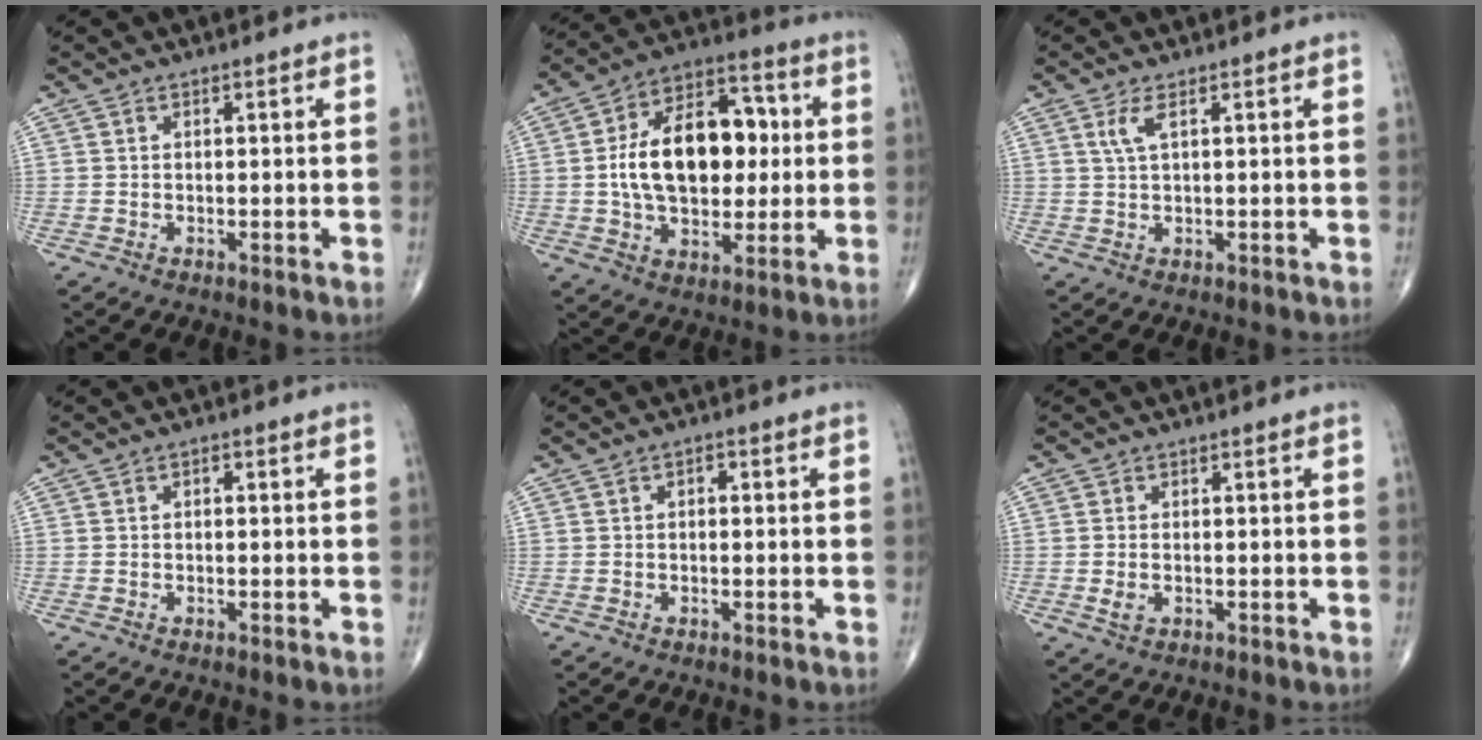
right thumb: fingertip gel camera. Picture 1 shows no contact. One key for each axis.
{"total": 19.8, "fx": 1.3, "fy": 12.1, "fz": 15.6, "tx": -0.226, "ty": 0.025, "tz": 0.022}
{"total": 2.5, "fx": 1.0, "fy": 0.5, "fz": 2.2, "tx": -0.060, "ty": 0.003, "tz": 0.027}
{"total": 0.7, "fx": 0.0, "fy": 0.4, "fz": 0.6, "tx": -0.007, "ty": 0.002, "tz": -0.003}
{"total": 1.3, "fx": 0.1, "fy": 0.8, "fz": 1.0, "tx": -0.009, "ty": 0.004, "tz": -0.004}
{"total": 2.1, "fx": -0.4, "fy": 1.3, "fz": 1.6, "tx": -0.033, "ty": 0.000, "tz": -0.006}